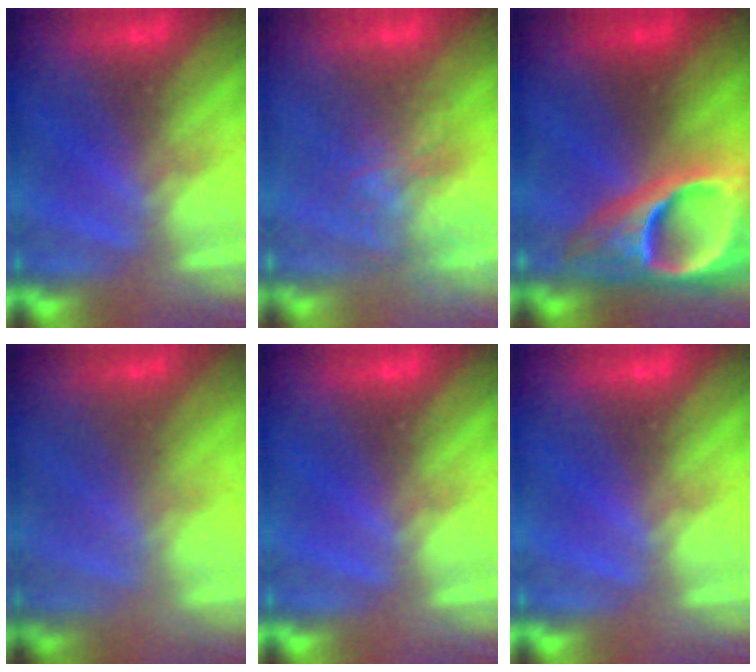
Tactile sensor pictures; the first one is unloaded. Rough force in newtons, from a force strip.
{"total": 4.5}
{"total": 7.0}
{"total": 1.7}
{"total": 0.0}
{"total": 0.0}